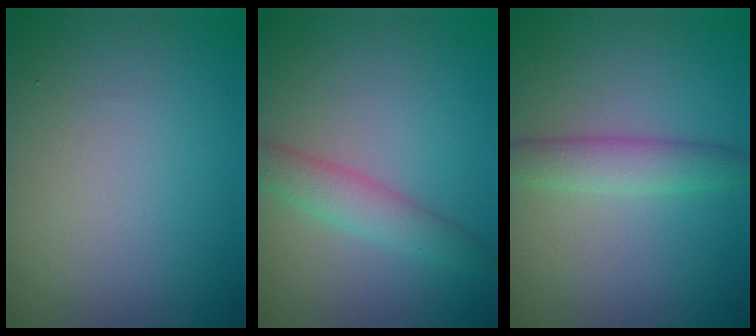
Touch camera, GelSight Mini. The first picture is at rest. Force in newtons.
{"total": 3.0, "press": 3.0, "slide": 0.1}
{"total": 3.0, "press": 3.0, "slide": 0.1}